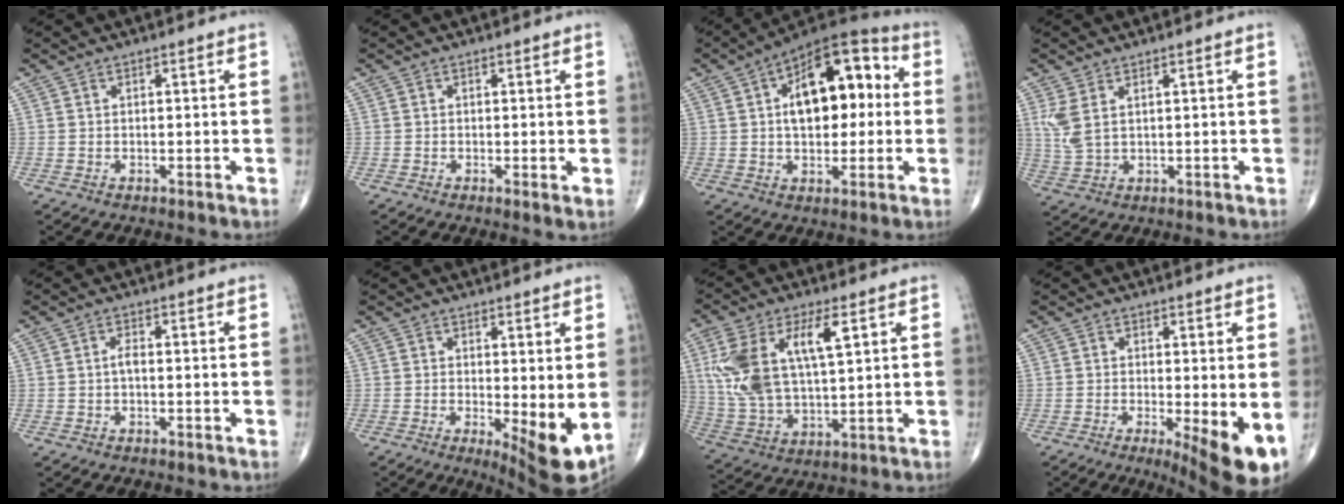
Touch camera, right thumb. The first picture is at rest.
{"total": 1.3, "force": [0.0, 0.2, 1.3], "torque": [-0.025, -0.006, -0.003]}
{"total": 18.3, "force": [2.9, 9.9, 15.1], "torque": [-0.192, 0.028, 0.037]}
{"total": 4.7, "force": [1.8, 2.2, 3.8], "torque": [-0.095, -0.002, 0.046]}
{"total": 1.5, "force": [-0.2, 0.6, 1.4], "torque": [-0.025, 0.003, -0.005]}
{"total": 8.0, "force": [-0.3, 2.5, 7.6], "torque": [-0.104, -0.021, 0.000]}
{"total": 16.5, "force": [5.1, 7.4, 13.9], "torque": [-0.284, -0.005, 0.105]}
{"total": 10.1, "force": [-2.7, 2.5, 9.4], "torque": [-0.132, -0.023, -0.036]}